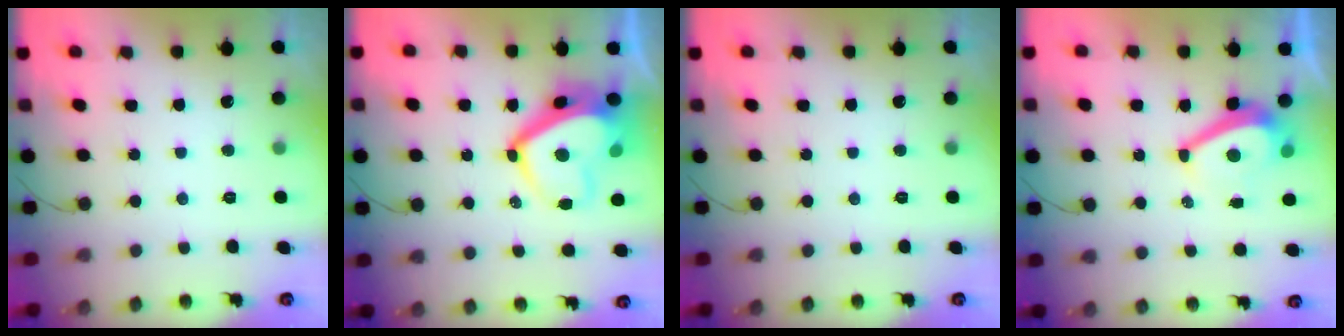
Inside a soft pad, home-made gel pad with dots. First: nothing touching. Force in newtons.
{"total": 13.2, "press": 12.9, "slide": 2.5}
{"total": 0.0}
{"total": 6.7, "press": 6.6, "slide": 0.9}